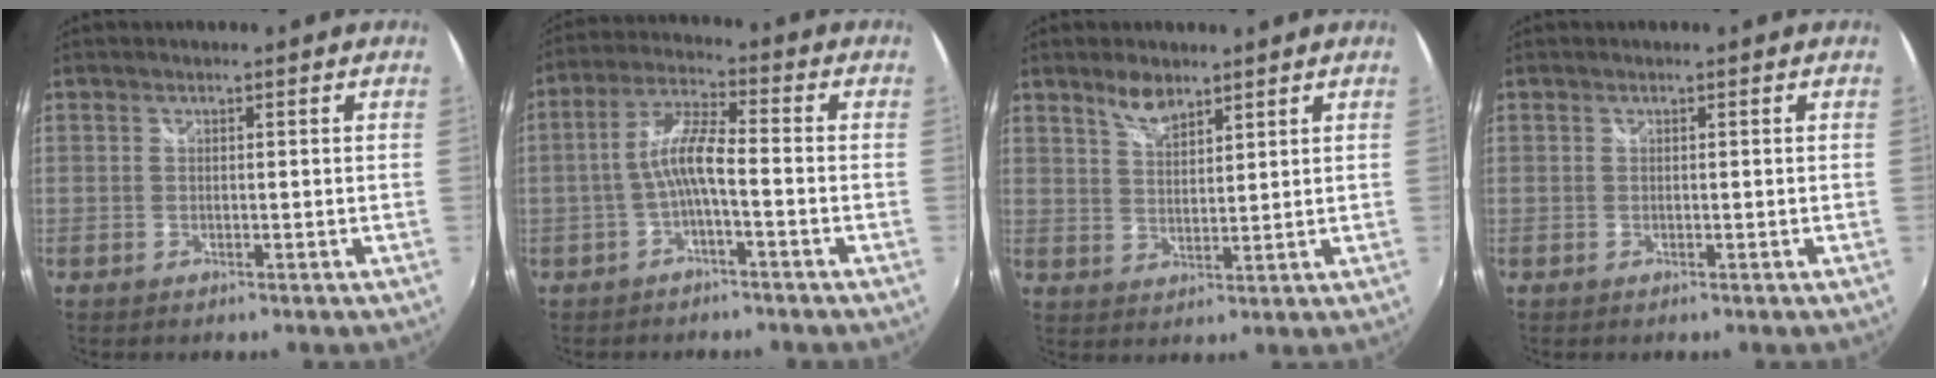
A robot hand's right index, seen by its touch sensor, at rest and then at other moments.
{"total": 6.4, "force": [-2.2, 1.0, 6.0], "torque": [-0.133, 0.015, -0.040]}
{"total": 4.8, "force": [3.7, 1.9, 2.5], "torque": [-0.041, 0.003, 0.069]}
{"total": 0.0}